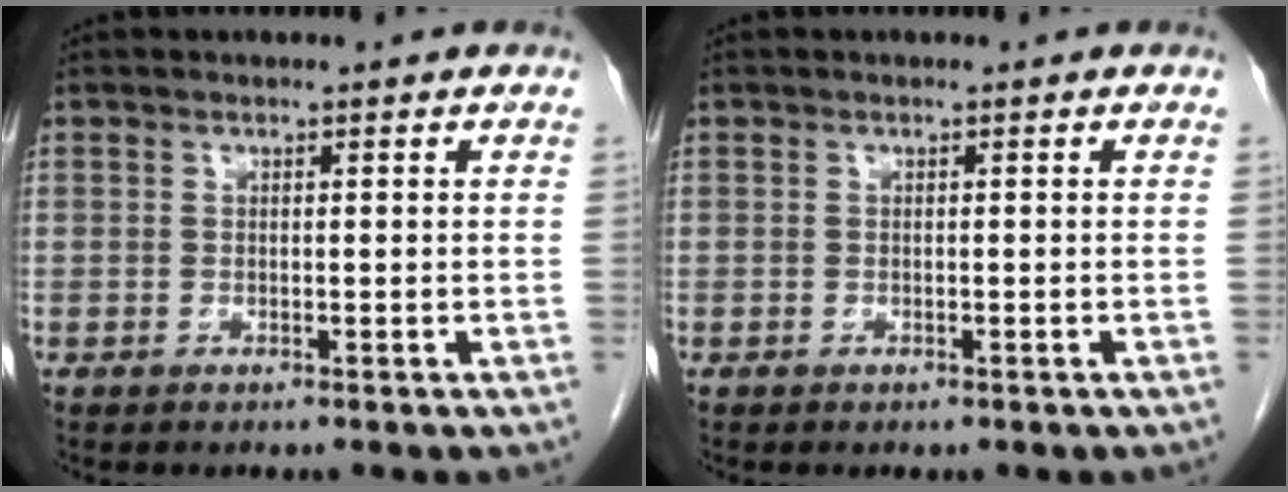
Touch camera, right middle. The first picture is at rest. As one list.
[{"total": 0.0}]